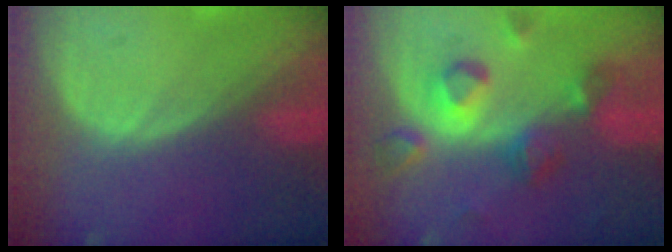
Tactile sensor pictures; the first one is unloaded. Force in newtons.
{"total": 8.1, "press": 7.7, "slide": 2.7}